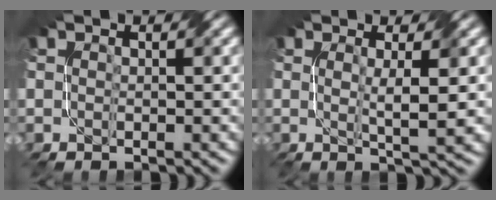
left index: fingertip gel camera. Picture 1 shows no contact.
{"total": 3.7, "force": [0.4, 0.4, 3.6], "torque": [-0.058, -0.001, 0.007]}